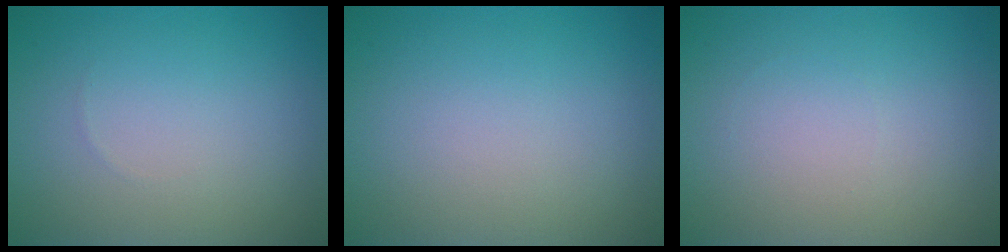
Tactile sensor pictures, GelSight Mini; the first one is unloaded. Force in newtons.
{"total": 0.0}
{"total": 0.0}